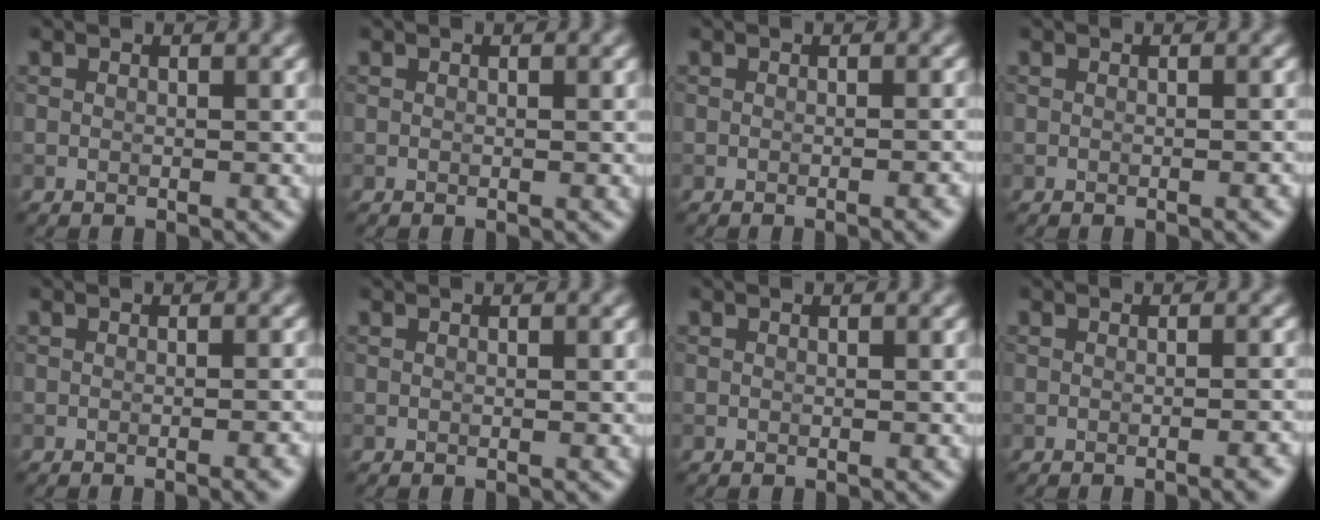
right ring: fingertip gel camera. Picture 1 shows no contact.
{"total": 0.0}
{"total": 2.1, "force": [-0.8, 0.6, 1.8], "torque": [-0.010, 0.002, -0.012]}
{"total": 0.9, "force": [-0.4, 0.2, 0.8], "torque": [-0.004, 0.003, -0.006]}
{"total": 2.5, "force": [-1.0, 0.8, 2.2], "torque": [-0.011, 0.003, -0.013]}
{"total": 0.0}
{"total": 0.0}
{"total": 2.5, "force": [-1.1, 0.8, 2.1], "torque": [-0.009, 0.005, -0.016]}